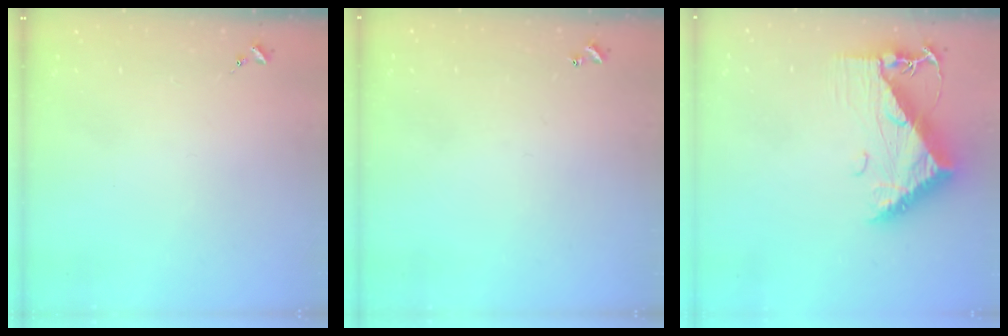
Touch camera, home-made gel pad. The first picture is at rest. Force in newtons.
{"total": 0.9, "press": 0.9, "slide": 0.2}
{"total": 10.2, "press": 10.2, "slide": 1.0}